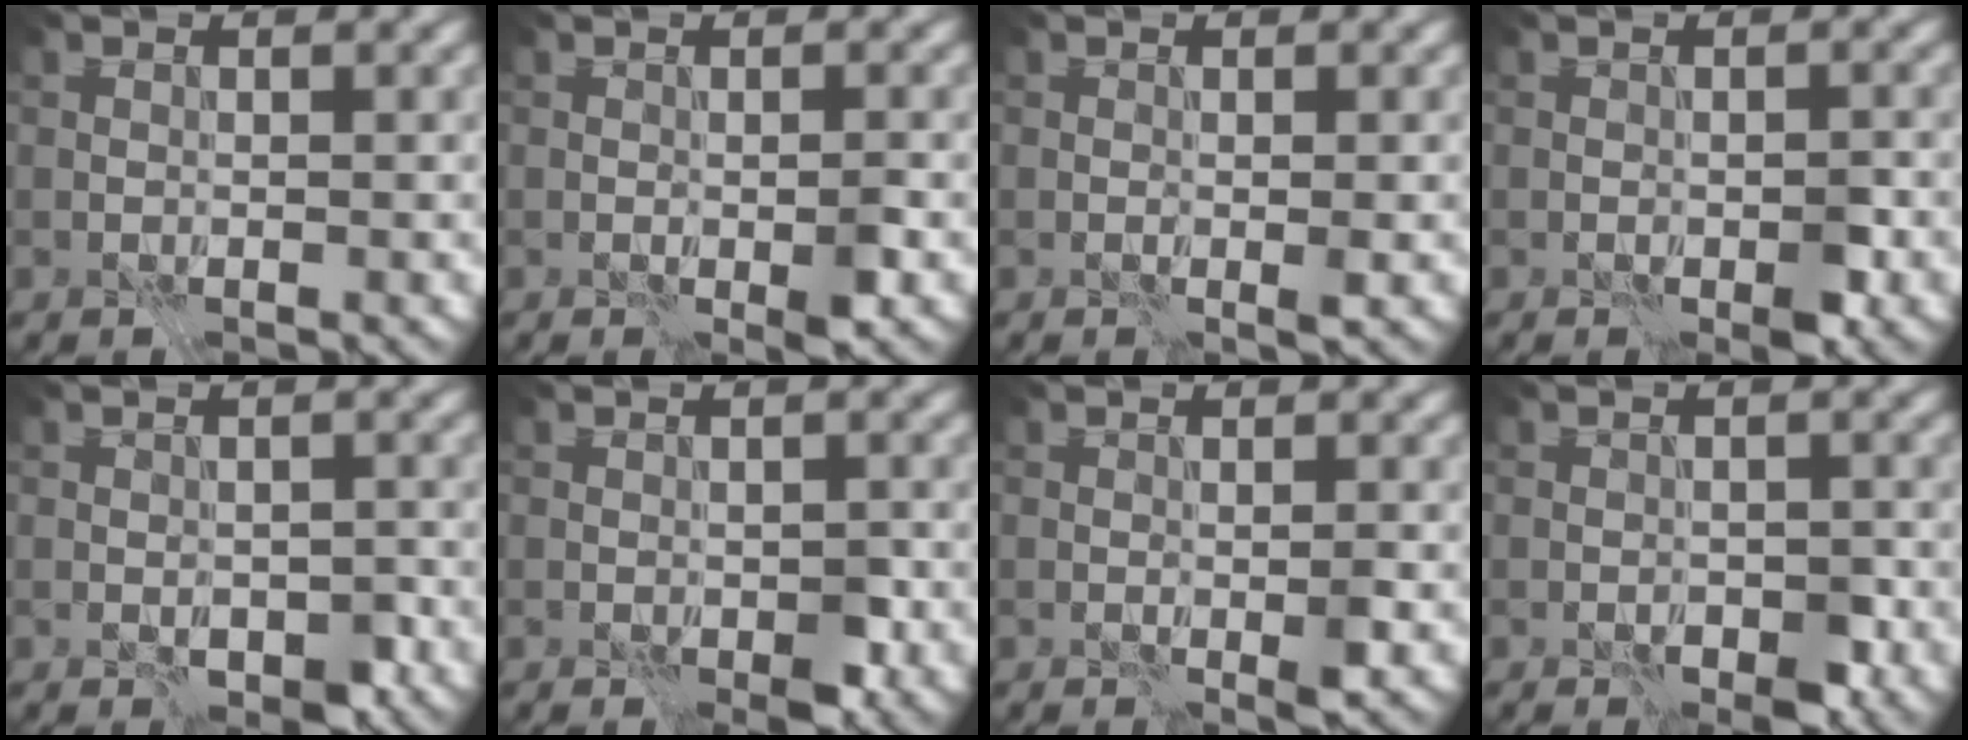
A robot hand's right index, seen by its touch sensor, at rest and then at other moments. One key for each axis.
{"total": 1.8, "fx": -0.9, "fy": 0.5, "fz": 1.5, "tx": -0.028, "ty": -0.005, "tz": -0.013}
{"total": 0.8, "fx": -0.3, "fy": 0.1, "fz": 0.7, "tx": -0.012, "ty": -0.002, "tz": -0.005}
{"total": 2.1, "fx": -1.0, "fy": 0.9, "fz": 1.7, "tx": -0.026, "ty": -0.005, "tz": -0.014}
{"total": 2.9, "fx": -1.4, "fy": 1.6, "fz": 2.1, "tx": -0.021, "ty": -0.004, "tz": -0.022}
{"total": 2.3, "fx": -0.8, "fy": 1.2, "fz": 1.8, "tx": -0.025, "ty": -0.006, "tz": -0.013}
{"total": 1.5, "fx": -0.6, "fy": 0.3, "fz": 1.3, "tx": -0.022, "ty": -0.005, "tz": -0.010}
{"total": 2.9, "fx": -1.4, "fy": 1.5, "fz": 2.1, "tx": -0.025, "ty": -0.005, "tz": -0.023}